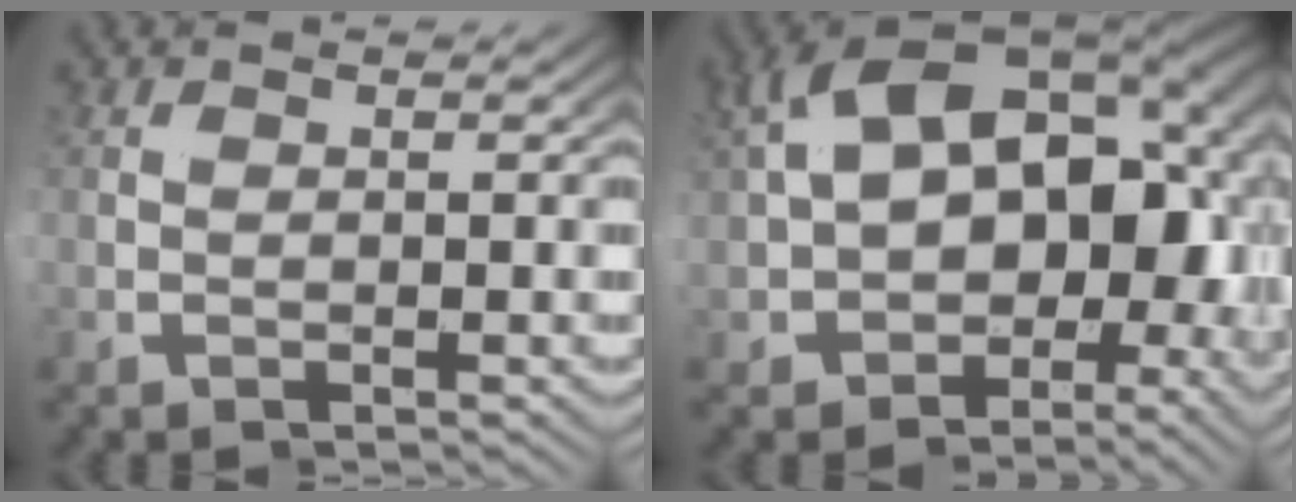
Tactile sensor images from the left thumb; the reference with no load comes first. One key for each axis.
{"total": 20.3, "fx": 1.7, "fy": 13.3, "fz": 15.3, "tx": -0.233, "ty": -0.005, "tz": 0.022}